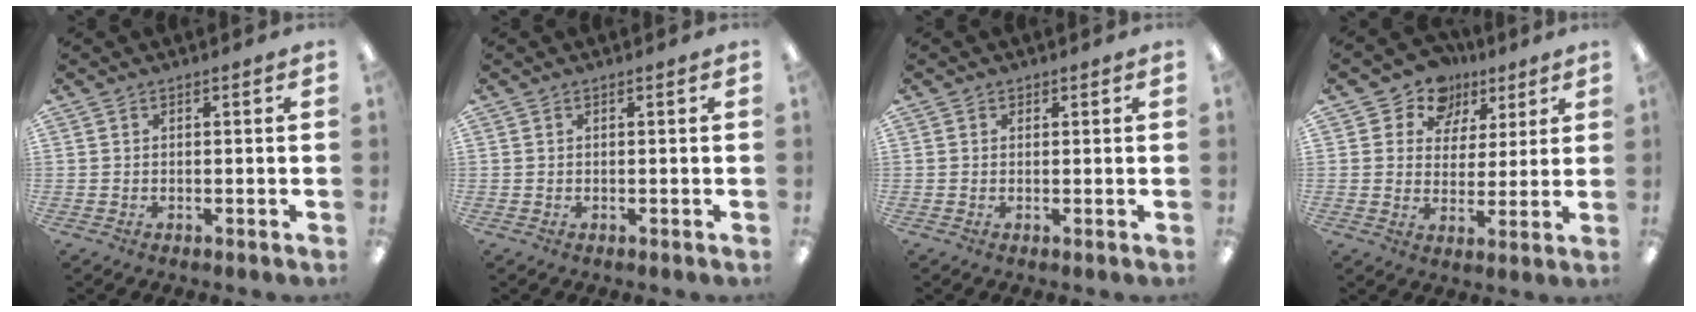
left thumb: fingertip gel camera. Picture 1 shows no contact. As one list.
[{"total": 0.0}, {"total": 0.8, "force": [0.5, 0.7, 0.0], "torque": [-0.001, 0.003, 0.009]}, {"total": 9.4, "force": [6.4, 6.8, 1.4], "torque": [-0.043, -0.042, 0.118]}]